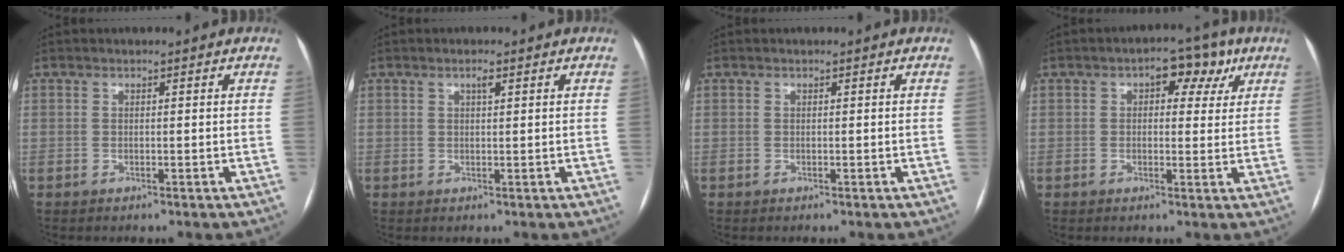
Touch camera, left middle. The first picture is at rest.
{"total": 1.2, "force": [0.7, 0.2, 1.0], "torque": [-0.019, 0.002, 0.011]}
{"total": 0.0}
{"total": 5.5, "force": [2.5, 3.2, 3.8], "torque": [-0.040, 0.023, 0.027]}